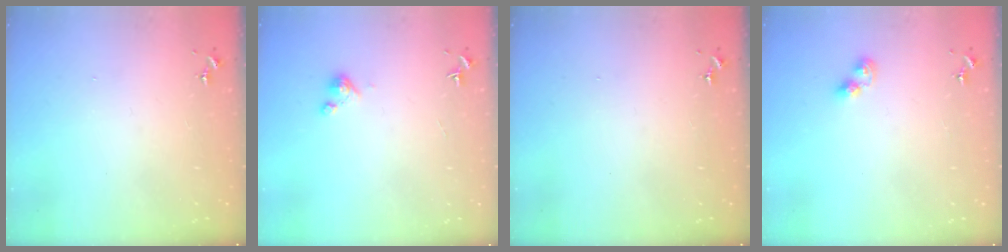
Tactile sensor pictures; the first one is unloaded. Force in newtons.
{"total": 3.3, "press": 3.3, "slide": 0.3}
{"total": 0.0}
{"total": 5.5, "press": 5.4, "slide": 0.7}